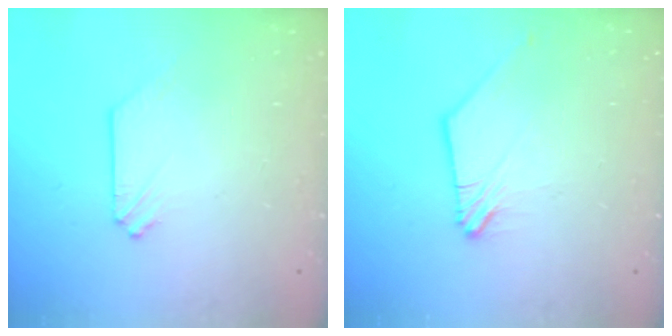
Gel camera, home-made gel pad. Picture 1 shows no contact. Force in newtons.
{"total": 1.2, "press": 1.2, "slide": 0.2}